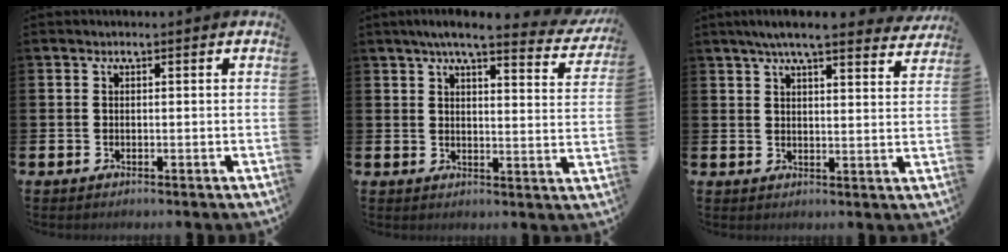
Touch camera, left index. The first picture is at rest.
{"total": 5.8, "force": [5.0, 0.7, 2.7], "torque": [-0.057, -0.027, 0.082]}
{"total": 6.4, "force": [5.8, 0.6, 2.7], "torque": [-0.055, -0.022, 0.100]}